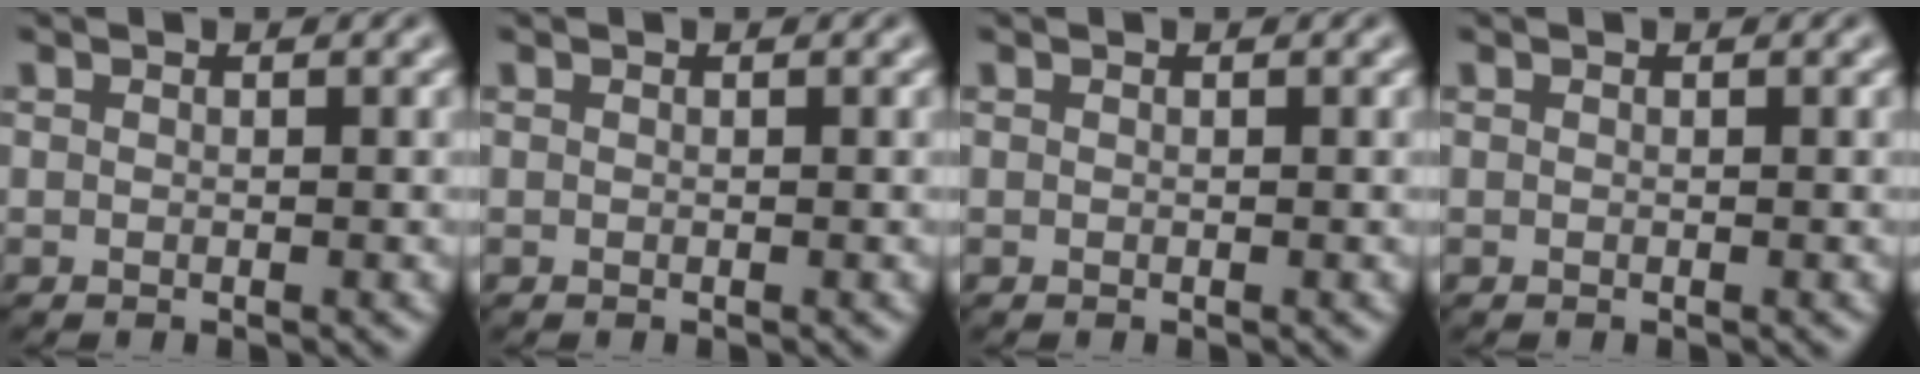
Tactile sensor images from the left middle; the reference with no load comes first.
{"total": 0.0}
{"total": 0.0}
{"total": 0.0}